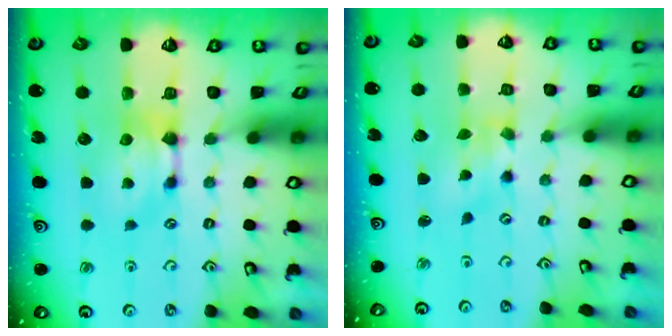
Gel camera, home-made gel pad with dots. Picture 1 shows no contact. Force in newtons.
{"total": 2.3, "press": 2.1, "slide": 0.9}